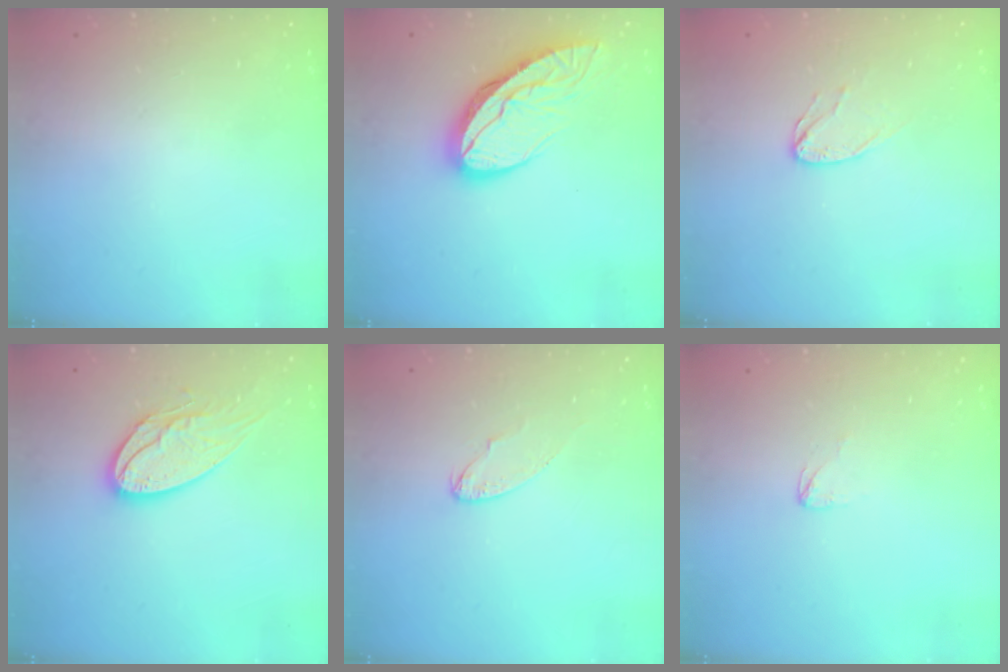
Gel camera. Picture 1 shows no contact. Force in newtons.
{"total": 11.6, "press": 11.5, "slide": 1.4}
{"total": 5.6, "press": 5.6, "slide": 0.5}
{"total": 14.7, "press": 14.6, "slide": 1.2}
{"total": 4.4, "press": 4.4, "slide": 0.4}
{"total": 2.4, "press": 2.4, "slide": 0.2}